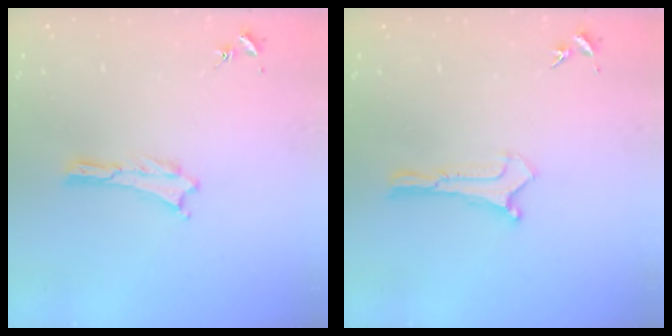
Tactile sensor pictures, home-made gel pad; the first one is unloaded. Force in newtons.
{"total": 0.0}